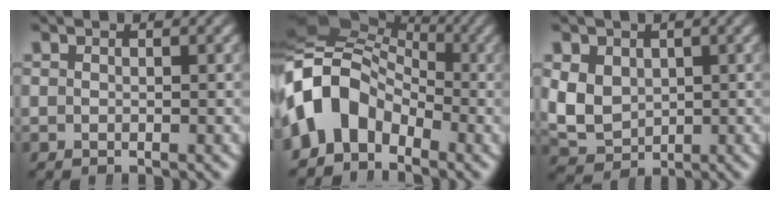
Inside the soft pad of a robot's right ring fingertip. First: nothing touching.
{"total": 14.5, "force": [0.8, 12.2, 7.8], "torque": [-0.178, -0.010, -0.002]}
{"total": 6.9, "force": [-0.3, 6.3, 2.8], "torque": [-0.092, -0.033, 0.011]}